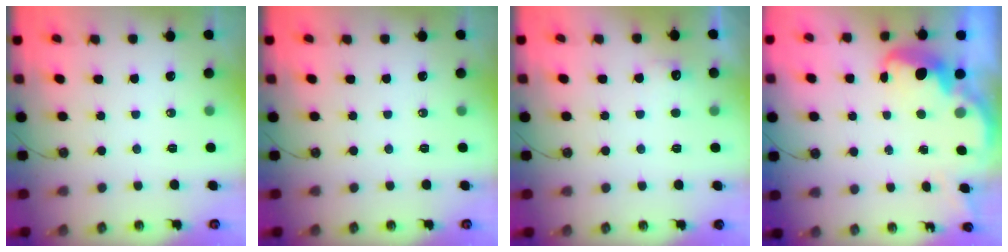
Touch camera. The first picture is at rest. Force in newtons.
{"total": 0.0}
{"total": 4.6, "press": 4.5, "slide": 1.2}
{"total": 3.4, "press": 3.3, "slide": 0.7}